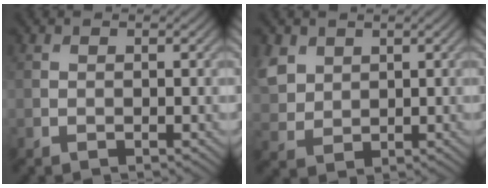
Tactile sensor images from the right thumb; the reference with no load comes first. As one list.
[{"total": 5.1, "force": [2.3, 3.9, 2.3], "torque": [-0.077, 0.001, 0.048]}]